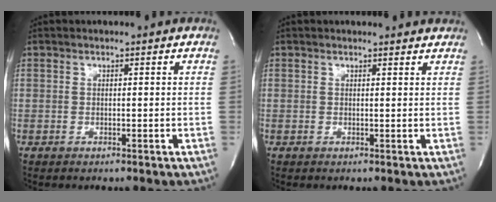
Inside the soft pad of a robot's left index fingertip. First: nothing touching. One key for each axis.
{"total": 3.0, "fx": 2.9, "fy": 0.2, "fz": 0.3, "tx": -0.010, "ty": -0.005, "tz": 0.022}